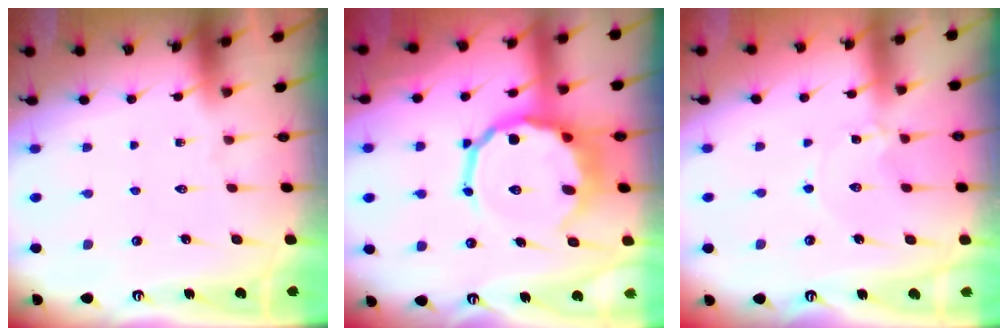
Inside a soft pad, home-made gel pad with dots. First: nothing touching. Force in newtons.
{"total": 13.1, "press": 12.7, "slide": 3.5}
{"total": 1.1, "press": 1.1, "slide": 0.1}